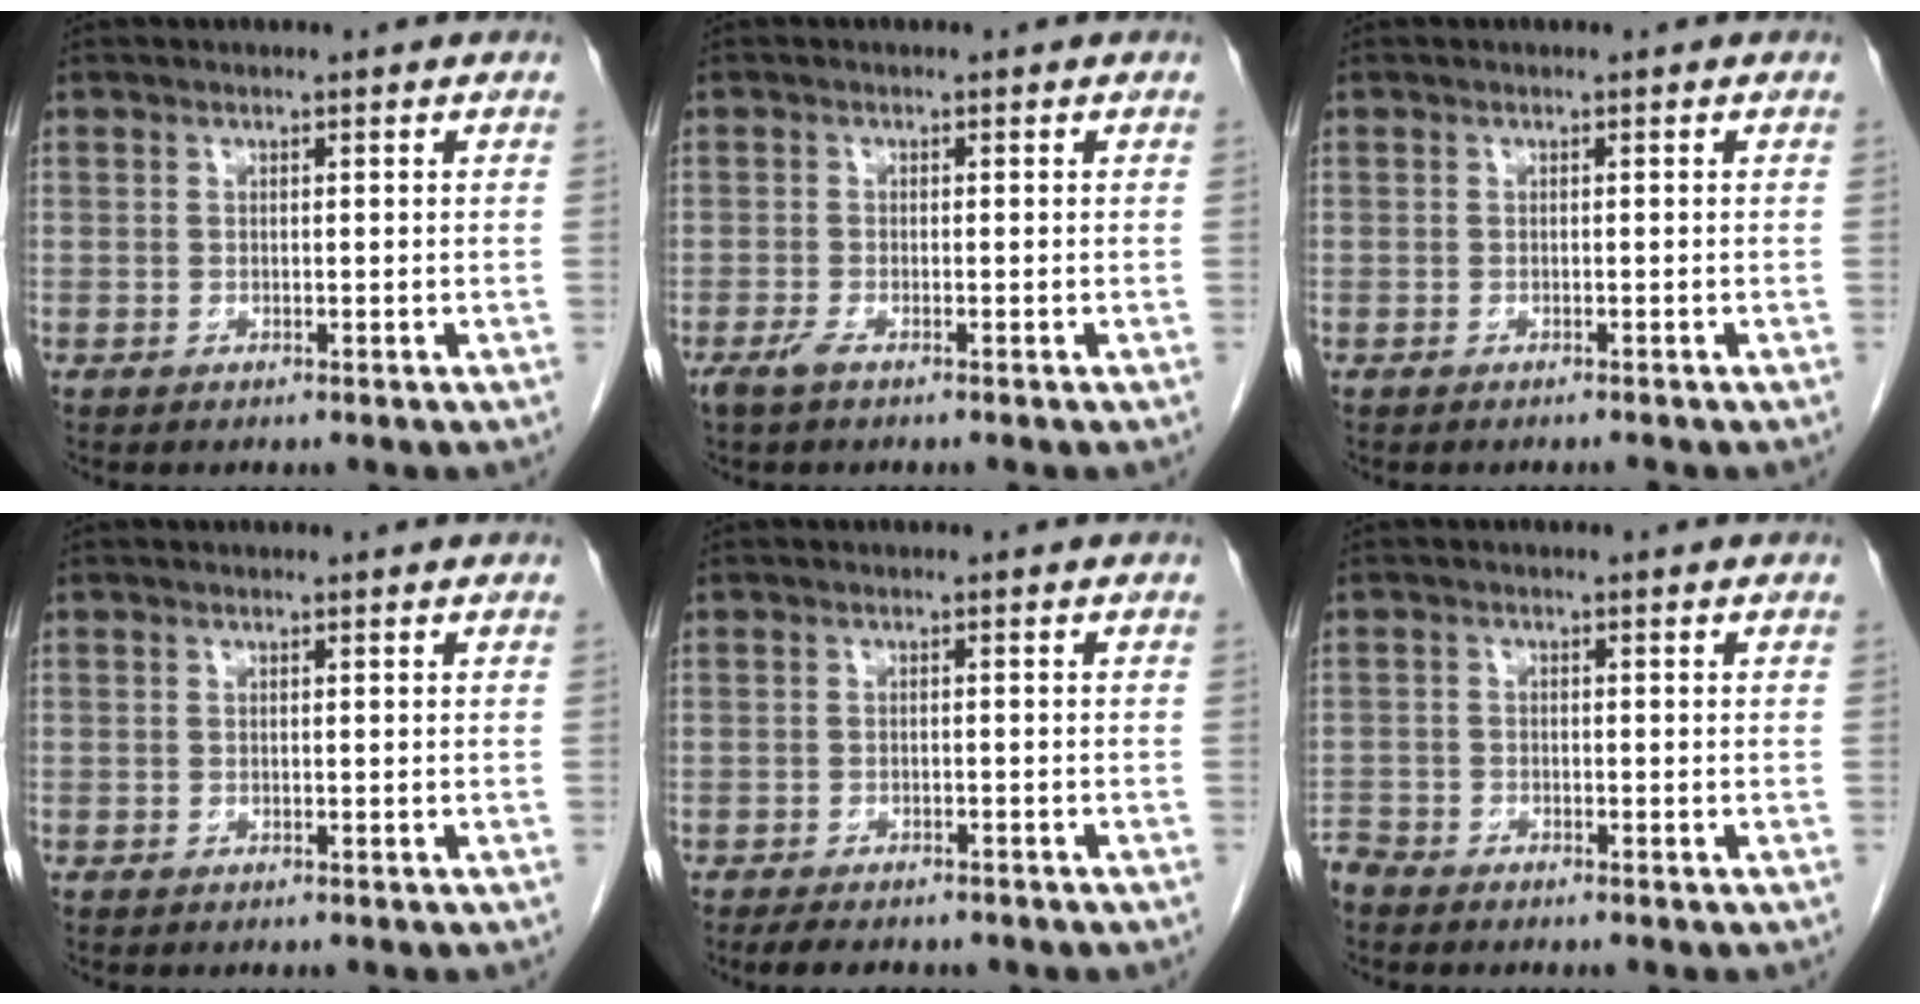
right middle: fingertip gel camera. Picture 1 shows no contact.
{"total": 1.6, "force": [-1.2, 0.1, 1.1], "torque": [-0.032, -0.005, -0.027]}
{"total": 0.5, "force": [-0.5, -0.1, 0.1], "torque": [-0.007, -0.003, -0.008]}
{"total": 0.0}
{"total": 6.9, "force": [-5.7, 2.3, 3.1], "torque": [-0.043, -0.005, -0.069]}
{"total": 3.2, "force": [-3.1, 1.0, 0.2], "torque": [-0.001, -0.006, -0.059]}